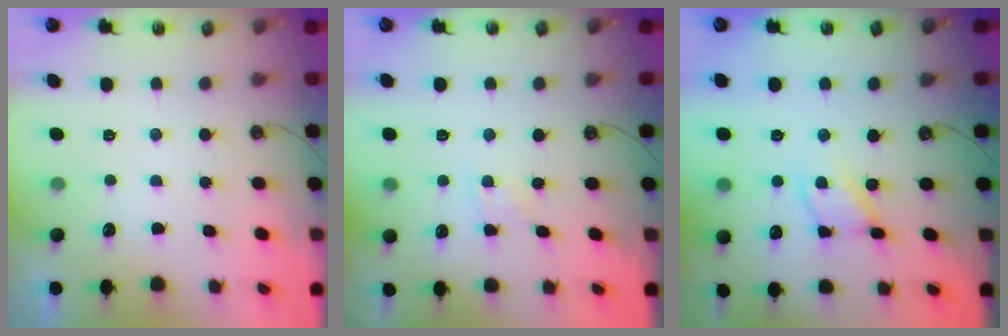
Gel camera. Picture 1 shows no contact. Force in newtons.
{"total": 4.7, "press": 4.6, "slide": 0.6}
{"total": 9.2, "press": 9.2, "slide": 0.6}